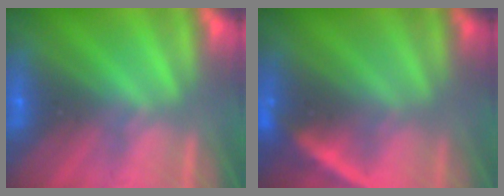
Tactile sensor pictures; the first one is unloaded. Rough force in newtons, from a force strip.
{"total": 2.2}